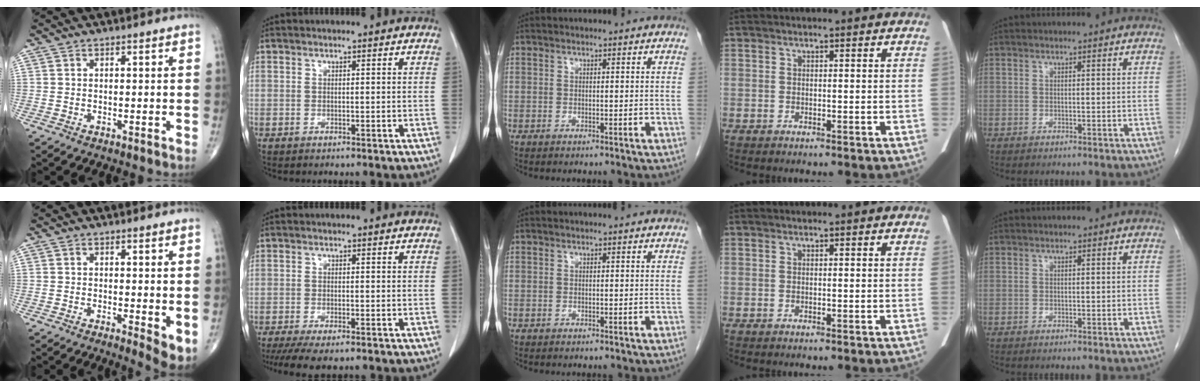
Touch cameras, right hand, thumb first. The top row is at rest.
{"thumb": {"total": 4.2, "force": [-0.1, 1.2, 4.0], "torque": [-0.056, -0.014, -0.003]}, "index": {"total": 7.9, "force": [-5.9, 2.3, 4.7], "torque": [-0.074, -0.013, -0.094]}}